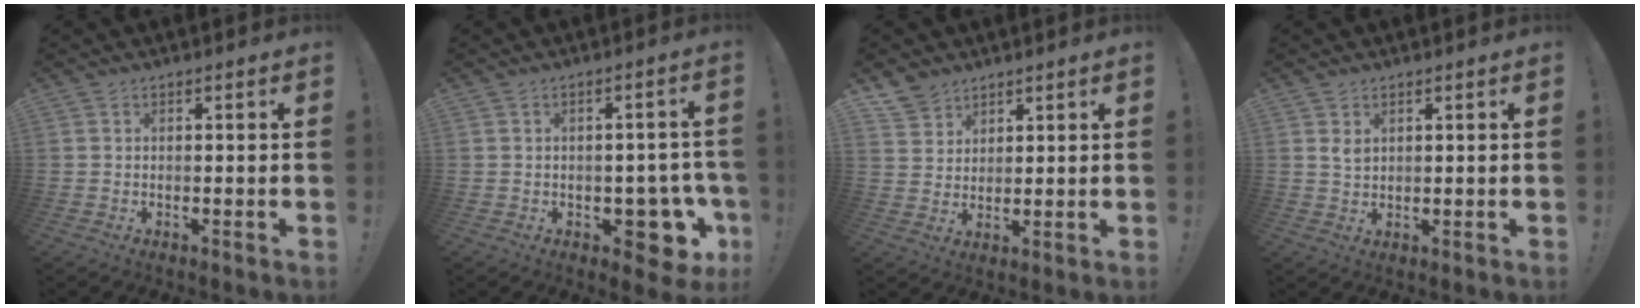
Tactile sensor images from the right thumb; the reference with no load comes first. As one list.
[{"total": 8.9, "force": [-3.4, 5.6, 6.1], "torque": [-0.055, 0.022, -0.048]}, {"total": 6.3, "force": [5.0, 3.7, 0.9], "torque": [-0.018, -0.031, 0.098]}, {"total": 2.5, "force": [1.6, 1.4, 1.4], "torque": [-0.017, -0.006, 0.026]}]